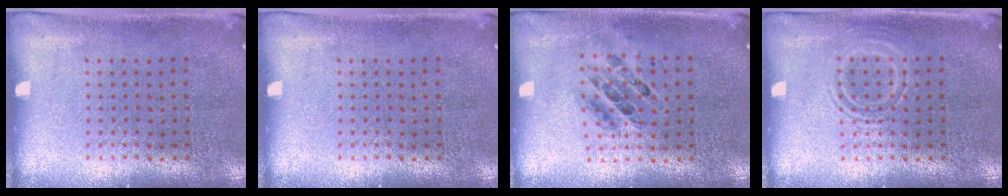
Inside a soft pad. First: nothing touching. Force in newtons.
{"total": 0.0}
{"total": 0.8, "press": 0.7, "slide": 0.1}
{"total": 2.1, "press": 2.1, "slide": 0.3}